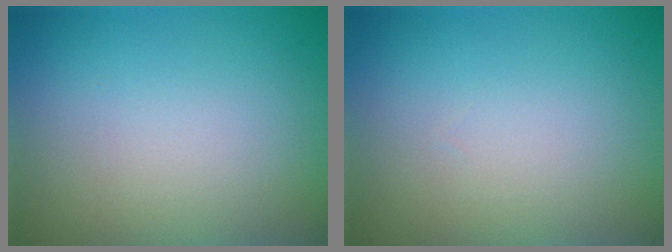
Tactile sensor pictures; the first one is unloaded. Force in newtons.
{"total": 0.0}